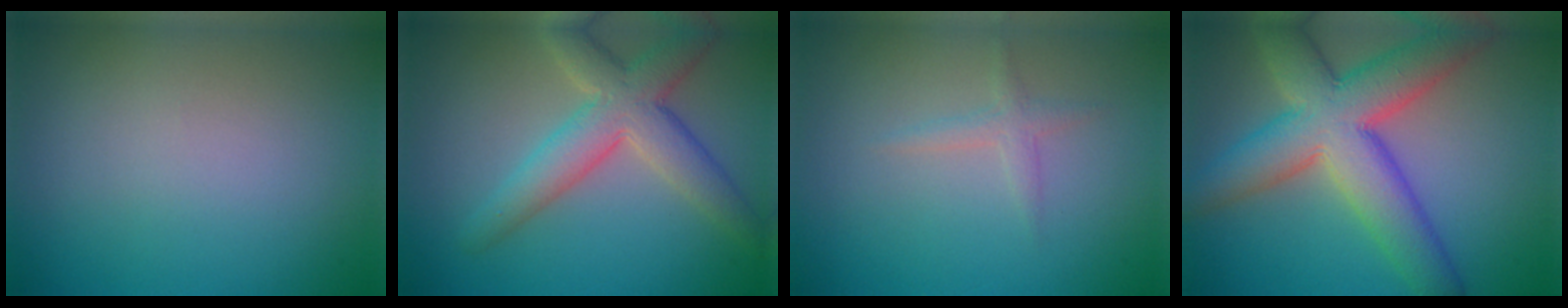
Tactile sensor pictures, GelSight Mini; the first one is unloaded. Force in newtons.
{"total": 5.8, "press": 5.7, "slide": 0.6}
{"total": 1.2, "press": 1.2, "slide": 0.0}
{"total": 10.0, "press": 10.0, "slide": 0.6}